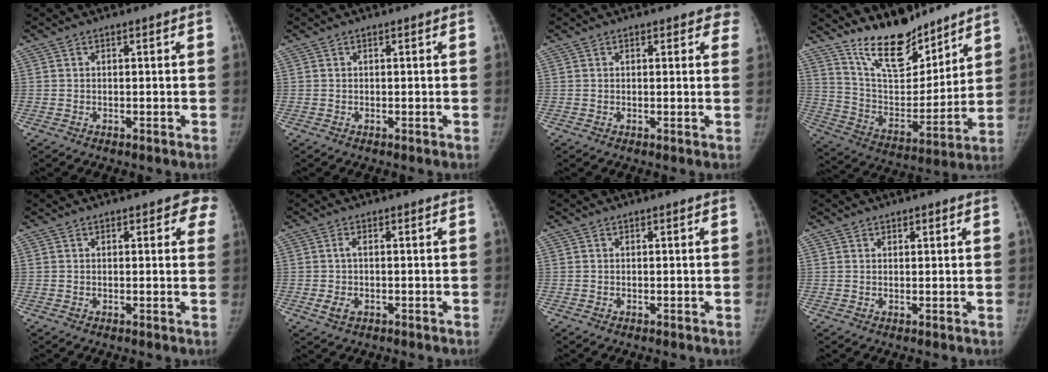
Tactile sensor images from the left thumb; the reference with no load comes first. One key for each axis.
{"total": 0.0}
{"total": 3.2, "fx": 2.6, "fy": 1.5, "fz": 0.9, "tx": 0.026, "ty": -0.006, "tz": 0.014}
{"total": 16.3, "fx": 13.2, "fy": 6.0, "fz": 7.4, "tx": -0.083, "ty": -0.092, "tz": 0.241}
{"total": 4.0, "fx": 2.4, "fy": 2.0, "fz": 2.6, "tx": 0.008, "ty": -0.003, "tz": 0.016}
{"total": 3.0, "fx": -0.6, "fy": 1.6, "fz": 2.5, "tx": -0.058, "ty": 0.005, "tz": -0.011}
{"total": 0.0}
{"total": 1.0, "fx": 0.7, "fy": 0.6, "fz": 0.3, "tx": 0.006, "ty": -0.003, "tz": 0.008}